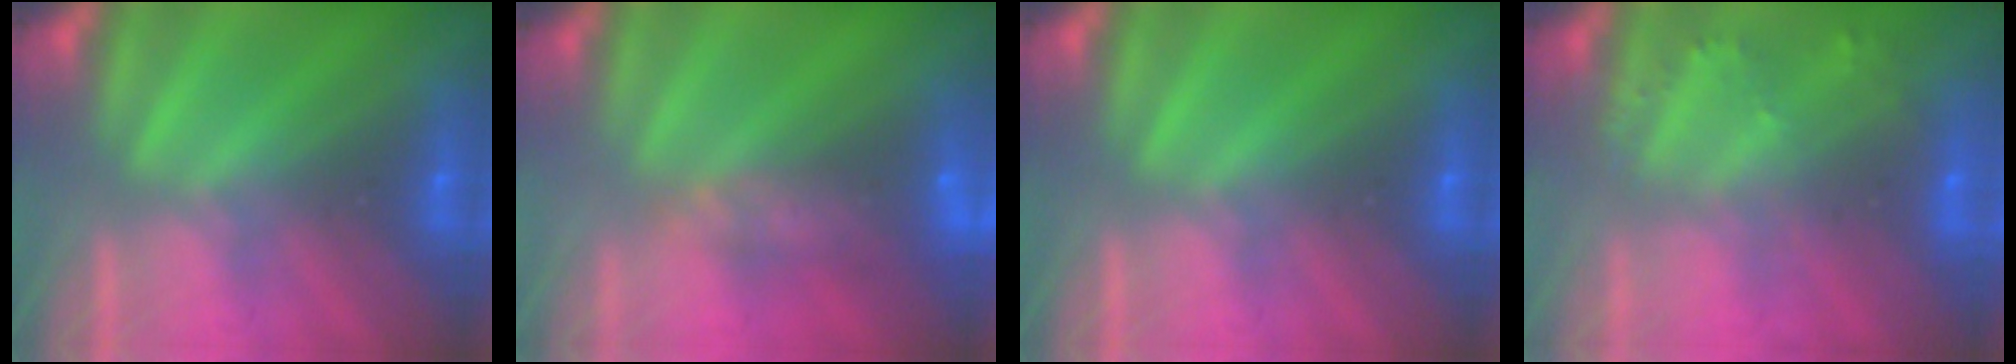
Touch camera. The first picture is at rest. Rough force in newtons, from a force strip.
{"total": 7.4}
{"total": 0.0}
{"total": 2.3}